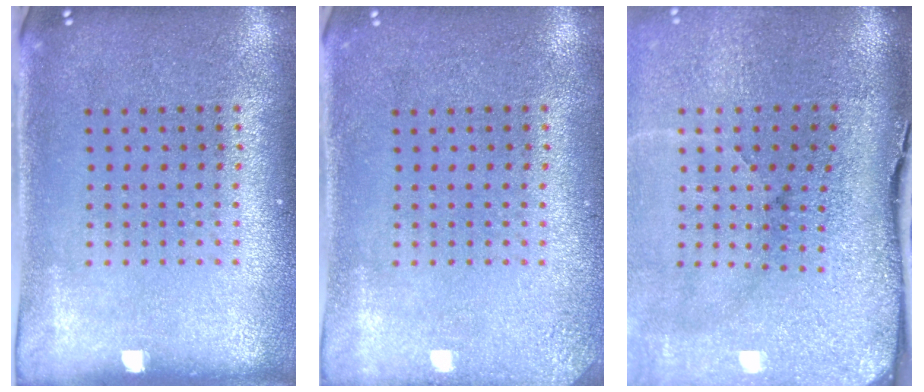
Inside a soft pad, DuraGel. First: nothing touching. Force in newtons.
{"total": 1.6, "press": 1.6, "slide": 0.2}
{"total": 5.0, "press": 3.9, "slide": 3.1}